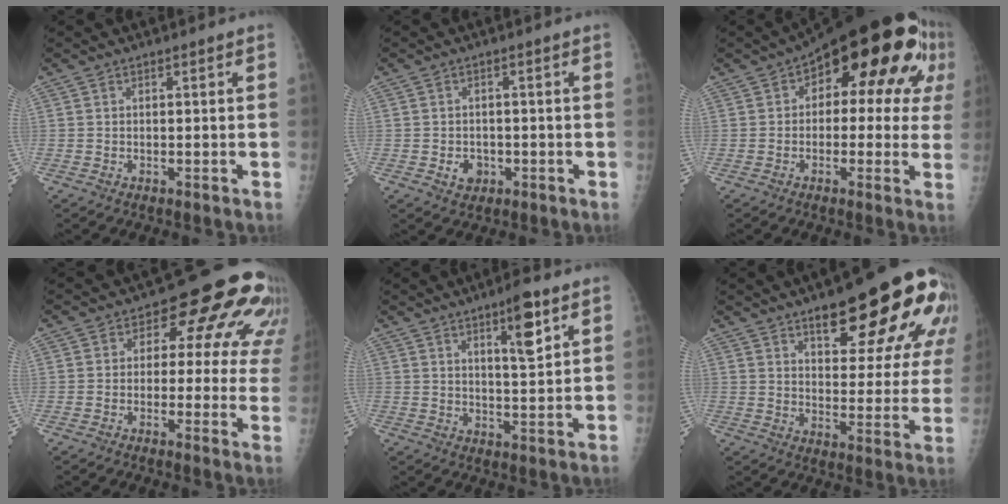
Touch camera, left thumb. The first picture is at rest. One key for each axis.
{"total": 3.1, "fx": -1.0, "fy": 2.6, "fz": 1.4, "tx": -0.010, "ty": 0.004, "tz": -0.010}
{"total": 17.9, "fx": 5.3, "fy": 8.9, "fz": 14.6, "tx": -0.140, "ty": 0.026, "tz": 0.056}
{"total": 15.4, "fx": 5.2, "fy": 9.1, "fz": 11.3, "tx": -0.080, "ty": 0.010, "tz": 0.041}
{"total": 7.6, "fx": 4.0, "fy": 1.7, "fz": 6.2, "tx": -0.088, "ty": -0.024, "tz": 0.063}
{"total": 23.3, "fx": 12.7, "fy": 8.0, "fz": 17.9, "tx": -0.197, "ty": -0.039, "tz": 0.172}